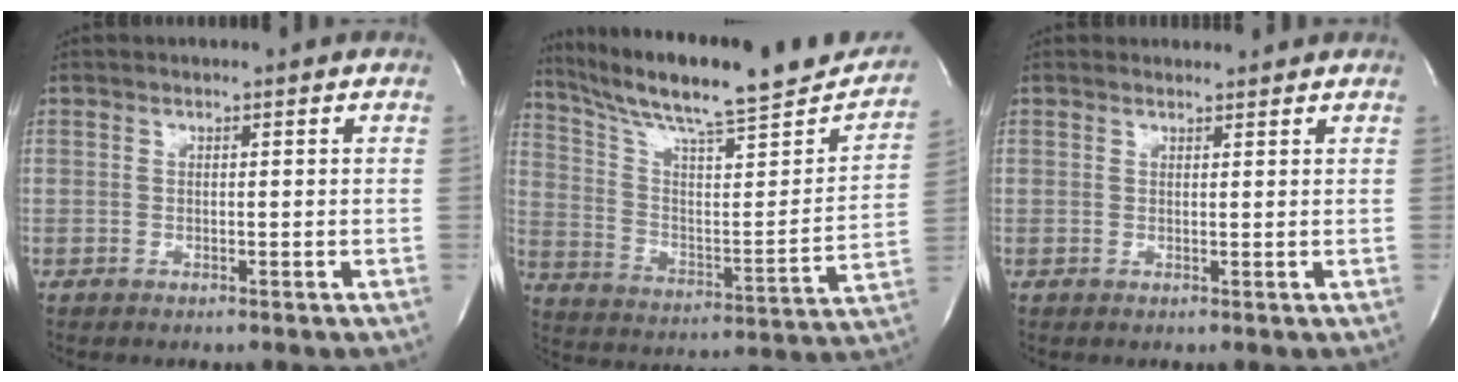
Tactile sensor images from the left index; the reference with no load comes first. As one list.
[{"total": 24.1, "force": [20.5, 2.8, 12.4], "torque": [-0.200, -0.022, 0.299]}, {"total": 1.0, "force": [0.9, 0.2, -0.2], "torque": [-0.012, 0.000, 0.010]}]